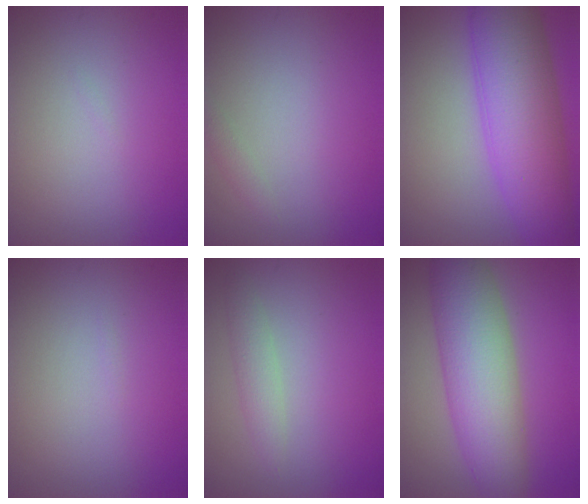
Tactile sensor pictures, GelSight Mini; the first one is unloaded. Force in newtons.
{"total": 0.7, "press": 0.7, "slide": 0.0}
{"total": 10.3, "press": 10.3, "slide": 0.2}
{"total": 0.0}
{"total": 1.7, "press": 1.7, "slide": 0.1}
{"total": 8.7, "press": 8.7, "slide": 0.5}